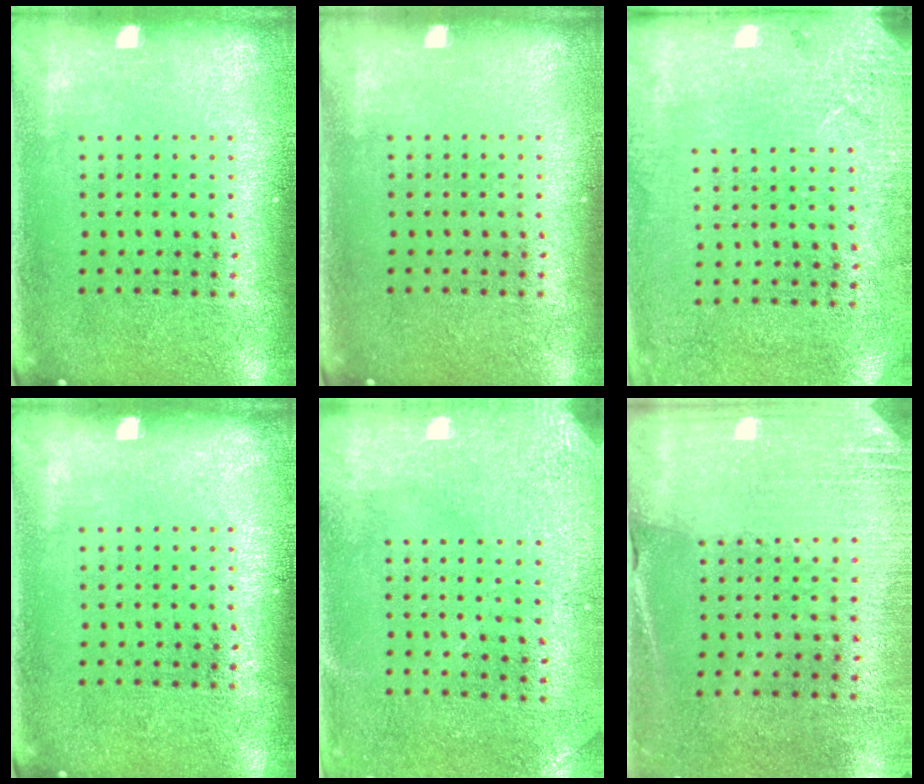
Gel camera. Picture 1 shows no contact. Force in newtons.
{"total": 0.0}
{"total": 2.6, "press": 2.3, "slide": 1.2}
{"total": 0.0}
{"total": 3.0, "press": 2.3, "slide": 1.9}
{"total": 2.6, "press": 2.4, "slide": 1.0}